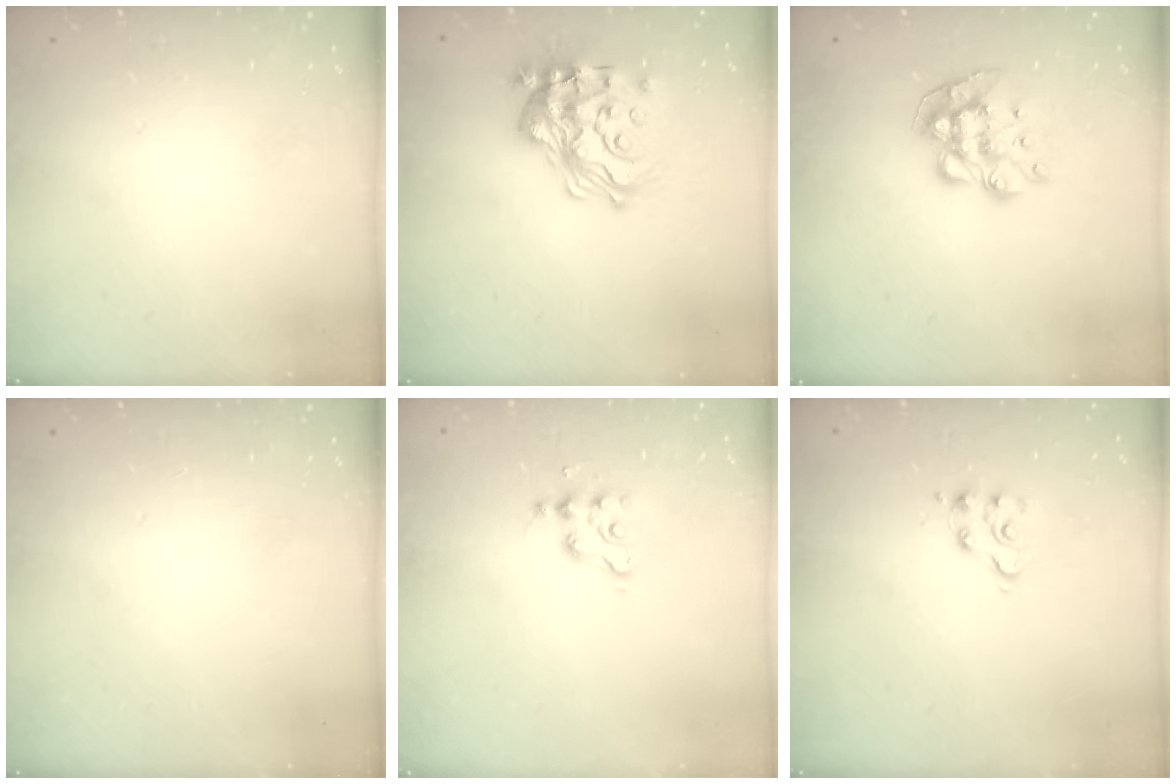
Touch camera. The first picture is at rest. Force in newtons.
{"total": 20.1, "press": 20.0, "slide": 2.2}
{"total": 10.1, "press": 10.1, "slide": 0.6}
{"total": 0.0}
{"total": 3.5, "press": 3.5, "slide": 0.1}
{"total": 5.8, "press": 5.8, "slide": 0.2}